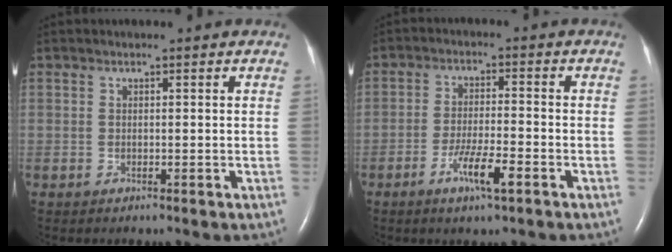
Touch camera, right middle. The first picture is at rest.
{"total": 5.8, "force": [-3.1, 0.4, 4.9], "torque": [-0.096, -0.007, -0.055]}